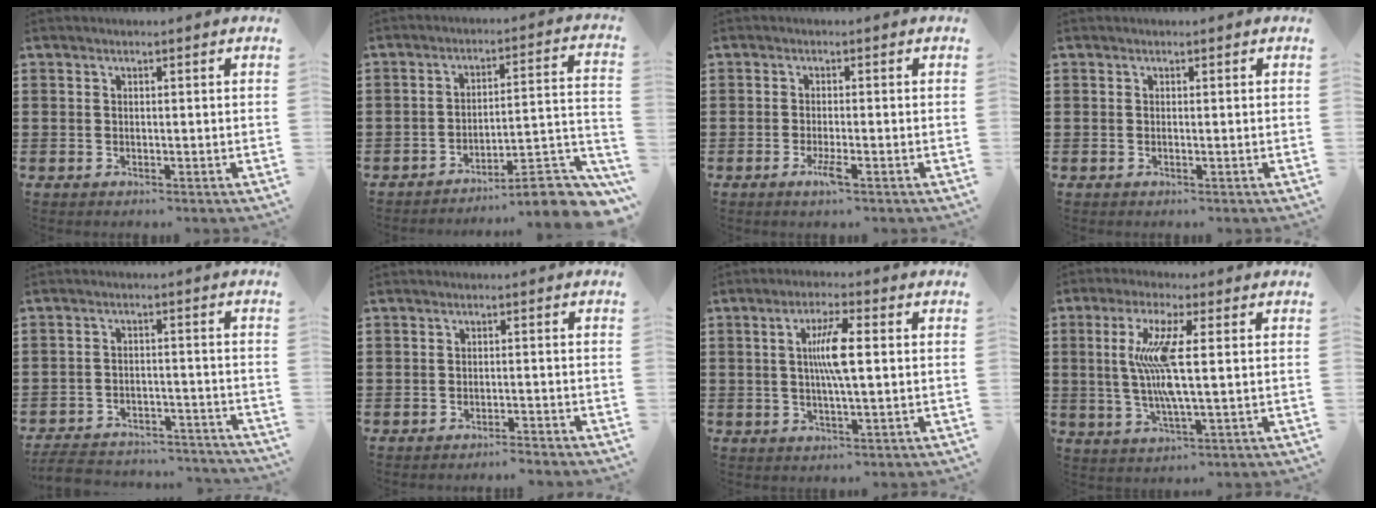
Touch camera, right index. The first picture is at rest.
{"total": 8.7, "force": [-6.9, 1.4, 5.1], "torque": [-0.070, 0.007, -0.127]}
{"total": 2.7, "force": [-1.4, 0.2, 2.3], "torque": [-0.052, -0.010, -0.028]}
{"total": 0.0}
{"total": 5.5, "force": [-5.3, 0.7, 1.1], "torque": [-0.028, 0.004, -0.106]}
{"total": 1.9, "force": [-1.9, -0.1, -0.1], "torque": [-0.003, 0.003, -0.042]}
{"total": 6.1, "force": [0.6, 0.8, 6.0], "torque": [-0.121, -0.001, 0.003]}
{"total": 8.9, "force": [0.9, 1.0, 8.8], "torque": [-0.192, -0.014, 0.003]}